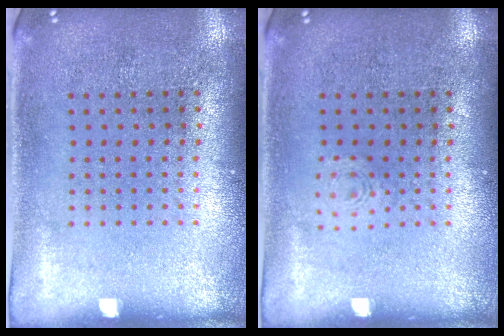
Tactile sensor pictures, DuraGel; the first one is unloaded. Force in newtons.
{"total": 0.6, "press": 0.6, "slide": 0.1}